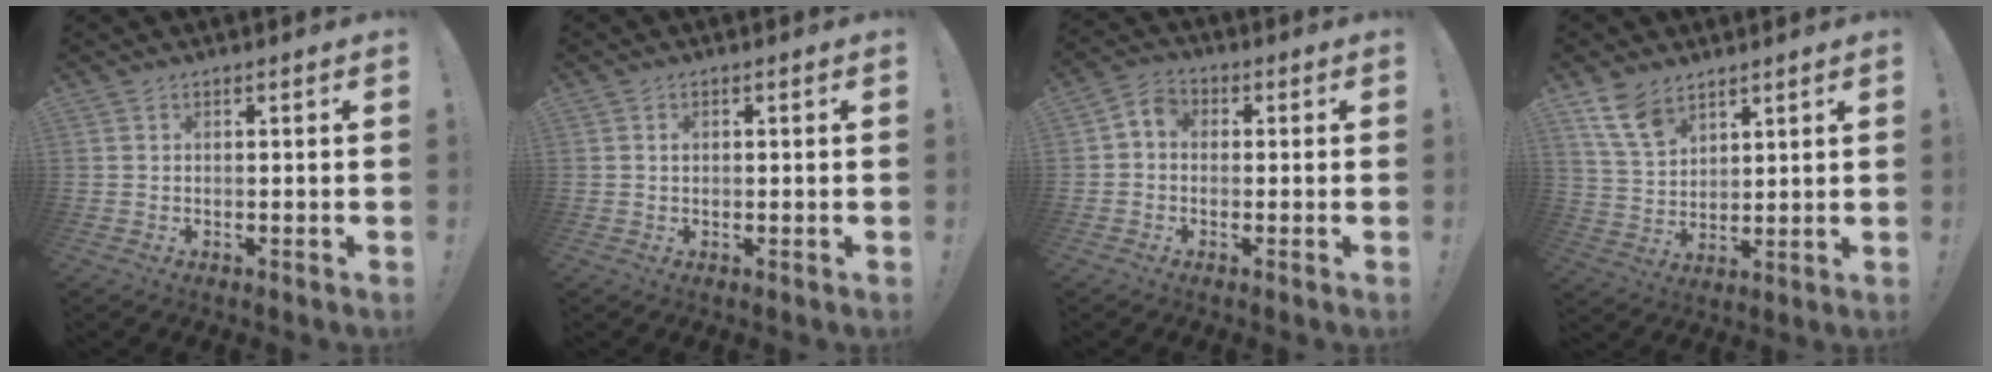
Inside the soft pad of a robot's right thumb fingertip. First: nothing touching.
{"total": 0.7, "force": [0.1, 0.6, 0.3], "torque": [0.001, -0.001, 0.001]}
{"total": 4.1, "force": [-0.8, 3.2, 2.5], "torque": [-0.053, 0.012, -0.013]}
{"total": 10.2, "force": [6.8, 5.8, 4.8], "torque": [-0.094, -0.030, 0.135]}